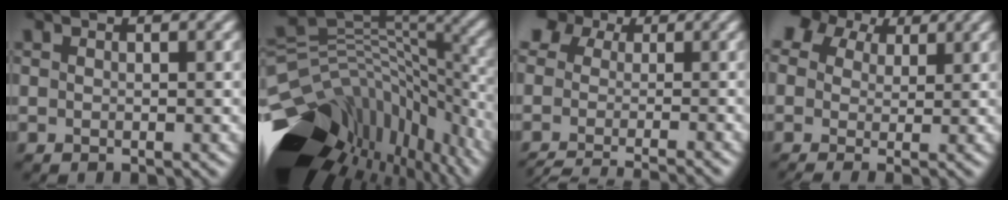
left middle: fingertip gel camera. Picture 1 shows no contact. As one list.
[{"total": 16.5, "force": [-8.9, 9.0, 10.5], "torque": [-0.201, 0.026, -0.126]}, {"total": 7.6, "force": [-4.0, 4.8, 4.3], "torque": [-0.045, -0.007, -0.056]}, {"total": 4.7, "force": [1.9, 3.3, 2.8], "torque": [-0.059, 0.007, 0.028]}]